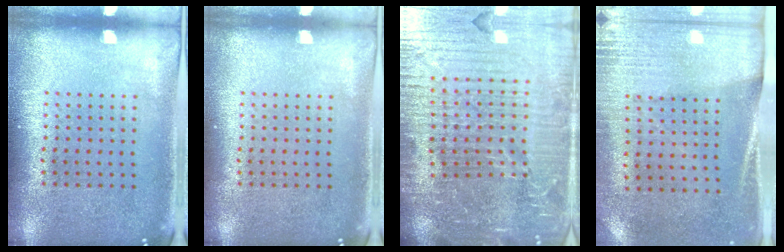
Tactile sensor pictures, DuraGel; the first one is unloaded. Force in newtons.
{"total": 0.0}
{"total": 6.9, "press": 6.0, "slide": 3.4}
{"total": 2.7, "press": 2.4, "slide": 1.3}